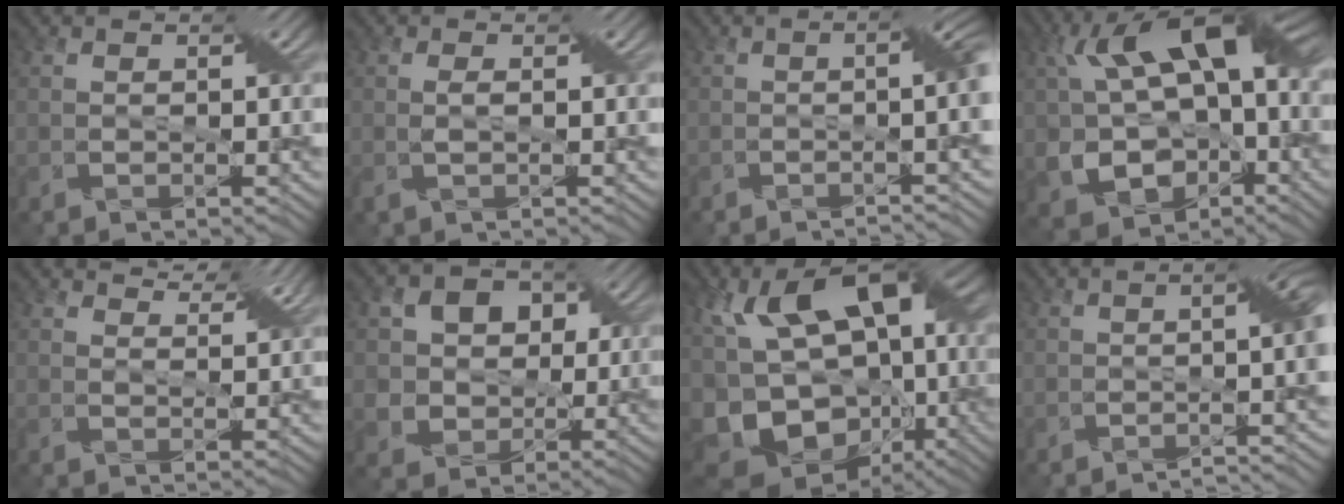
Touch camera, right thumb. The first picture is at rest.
{"total": 1.2, "force": [0.0, 0.2, 1.2], "torque": [-0.028, 0.004, 0.000]}
{"total": 8.1, "force": [-1.4, 2.0, 7.7], "torque": [-0.080, 0.006, -0.028]}
{"total": 16.7, "force": [0.7, 10.7, 12.7], "torque": [-0.216, -0.010, 0.017]}
{"total": 4.4, "force": [3.7, 1.3, 1.9], "torque": [-0.038, 0.000, 0.059]}
{"total": 9.1, "force": [2.0, 8.0, 3.9], "torque": [-0.100, 0.016, 0.031]}
{"total": 18.4, "force": [-1.2, 12.1, 13.9], "torque": [-0.271, 0.002, -0.013]}
{"total": 9.0, "force": [-2.5, 2.4, 8.3], "torque": [-0.073, 0.007, -0.048]}